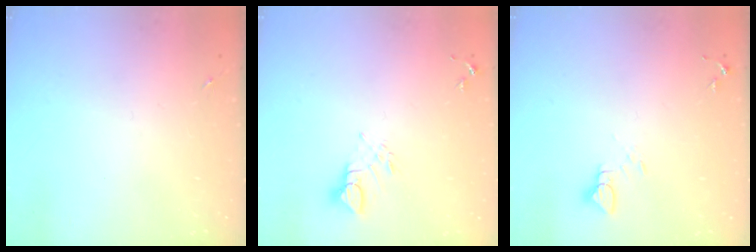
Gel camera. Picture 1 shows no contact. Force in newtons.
{"total": 4.8, "press": 4.8, "slide": 0.2}
{"total": 3.1, "press": 3.1, "slide": 0.1}